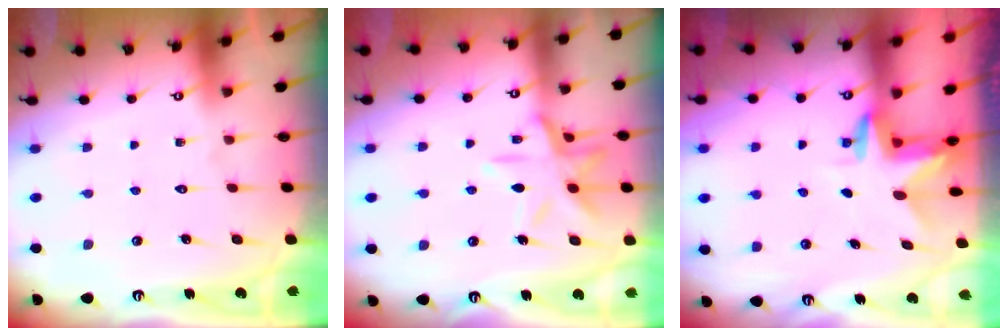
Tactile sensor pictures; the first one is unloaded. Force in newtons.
{"total": 13.1, "press": 13.1, "slide": 0.9}
{"total": 2.8, "press": 2.8, "slide": 0.1}